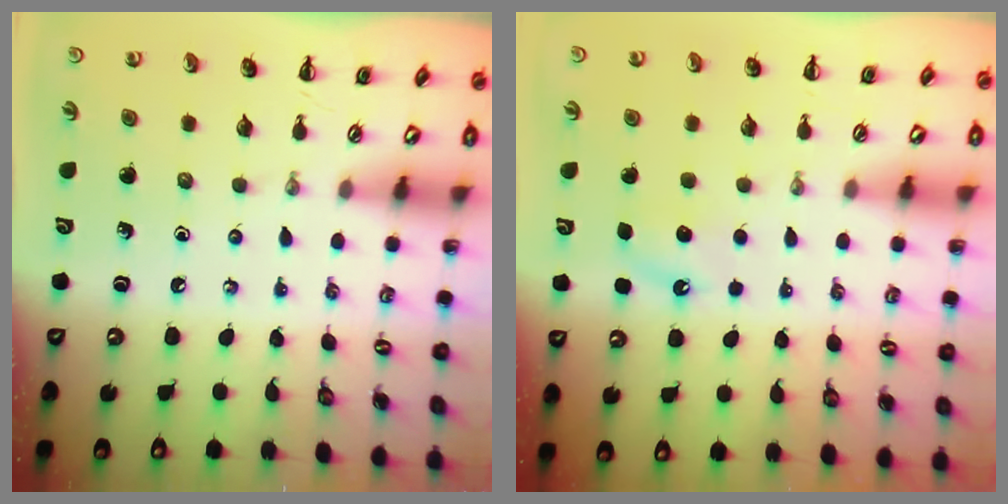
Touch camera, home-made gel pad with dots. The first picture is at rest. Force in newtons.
{"total": 4.1, "press": 3.9, "slide": 1.1}